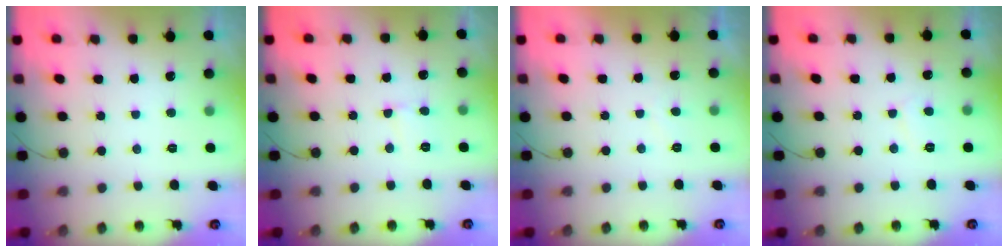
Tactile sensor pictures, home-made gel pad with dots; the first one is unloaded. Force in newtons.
{"total": 3.5, "press": 3.5, "slide": 0.3}
{"total": 0.6, "press": 0.3, "slide": 0.5}
{"total": 3.0, "press": 3.0, "slide": 0.3}